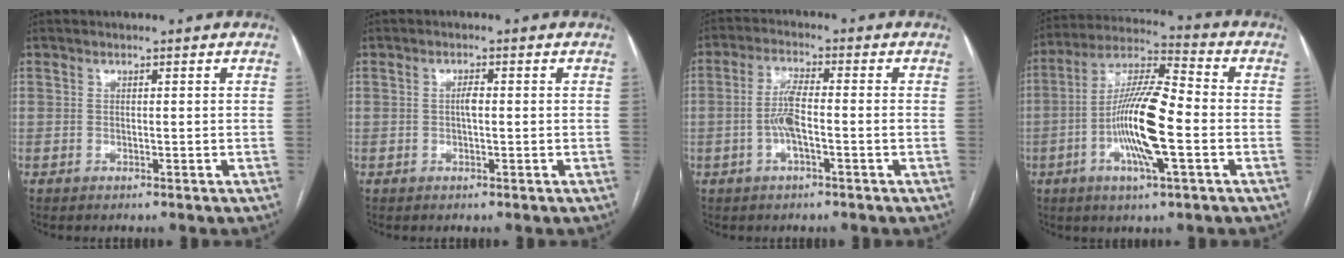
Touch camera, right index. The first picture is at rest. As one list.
[{"total": 1.4, "force": [0.0, 0.4, 1.4], "torque": [-0.026, 0.003, -0.001]}, {"total": 5.2, "force": [-1.2, 0.8, 5.0], "torque": [-0.106, 0.007, -0.024]}, {"total": 14.5, "force": [-3.3, 1.9, 14.0], "torque": [-0.269, 0.002, -0.063]}]